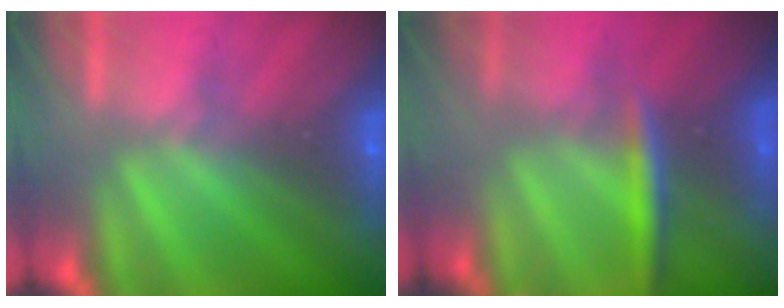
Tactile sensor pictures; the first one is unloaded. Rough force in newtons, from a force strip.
{"total": 3.0}